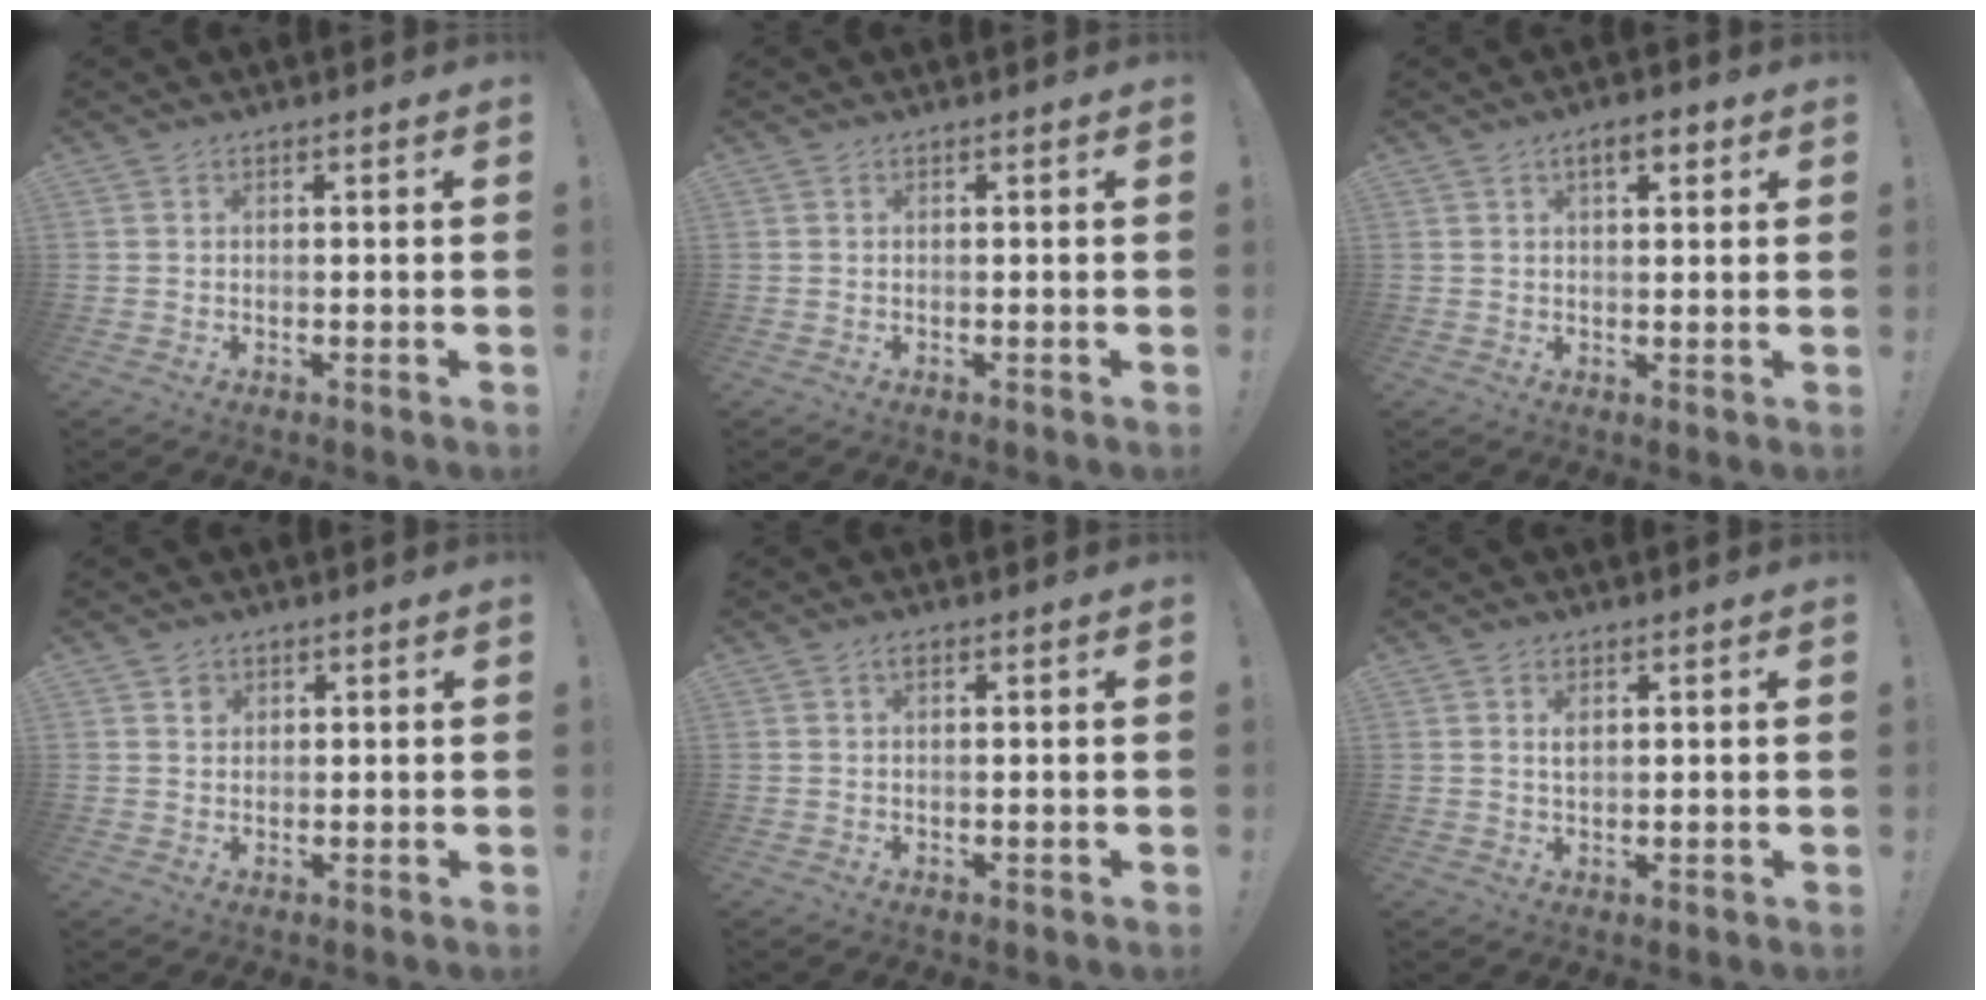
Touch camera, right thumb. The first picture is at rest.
{"total": 0.0}
{"total": 4.5, "force": [2.1, 1.7, 3.5], "torque": [-0.041, -0.005, 0.030]}
{"total": 2.0, "force": [1.1, 1.6, 0.2], "torque": [0.008, -0.006, 0.017]}
{"total": 1.2, "force": [0.7, 0.6, 0.8], "torque": [-0.009, 0.000, 0.011]}
{"total": 2.1, "force": [0.7, 1.1, 1.5], "torque": [-0.023, -0.002, 0.011]}